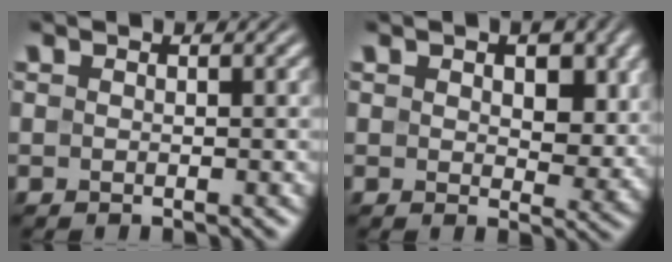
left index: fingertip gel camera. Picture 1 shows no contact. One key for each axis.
{"total": 5.0, "fx": 1.4, "fy": 3.0, "fz": 3.7, "tx": -0.044, "ty": -0.009, "tz": 0.023}